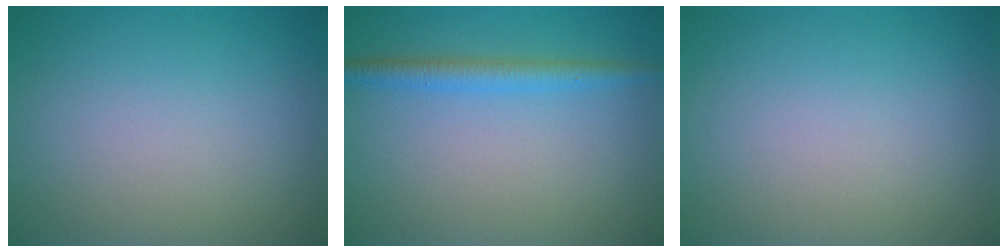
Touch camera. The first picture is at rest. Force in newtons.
{"total": 2.4, "press": 2.4, "slide": 0.2}
{"total": 0.0}